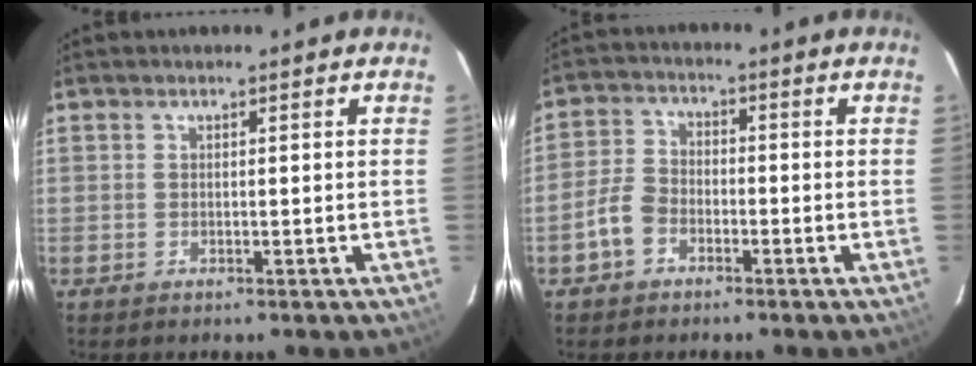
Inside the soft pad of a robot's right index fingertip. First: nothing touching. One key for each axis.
{"total": 5.4, "fx": -2.9, "fy": 3.8, "fz": 2.6, "tx": -0.059, "ty": 0.016, "tz": -0.055}